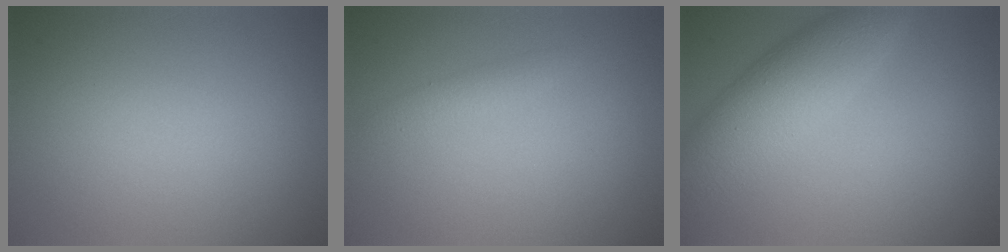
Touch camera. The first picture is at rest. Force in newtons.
{"total": 1.2, "press": 1.2, "slide": 0.1}
{"total": 6.1, "press": 6.1, "slide": 0.2}